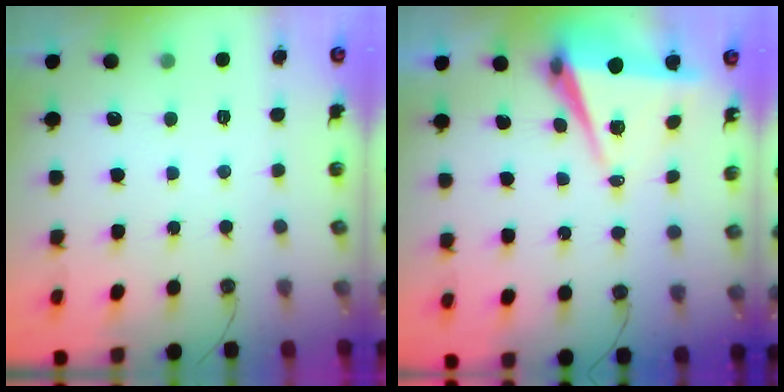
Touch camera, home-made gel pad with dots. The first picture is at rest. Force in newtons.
{"total": 6.8, "press": 5.4, "slide": 4.1}